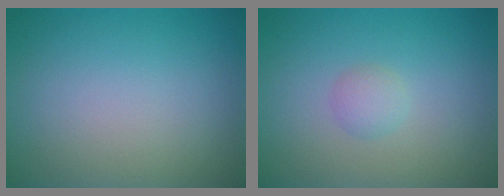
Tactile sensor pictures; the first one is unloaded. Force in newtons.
{"total": 1.3, "press": 1.3, "slide": 0.1}